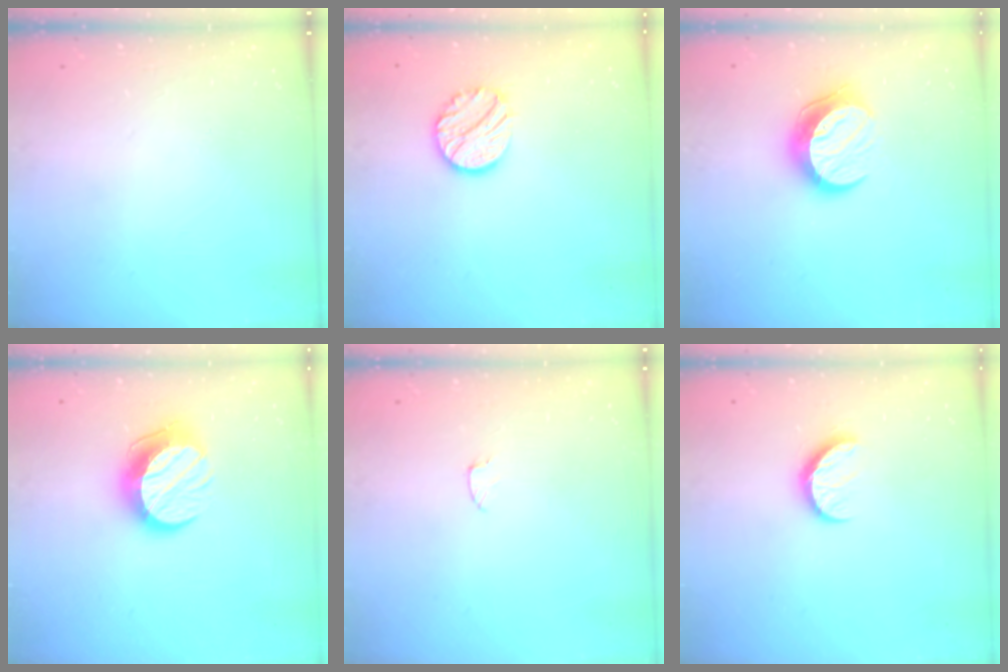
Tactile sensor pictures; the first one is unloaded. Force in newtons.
{"total": 10.5, "press": 10.5, "slide": 0.4}
{"total": 10.5, "press": 10.5, "slide": 0.5}
{"total": 10.9, "press": 10.9, "slide": 0.1}
{"total": 2.6, "press": 2.6, "slide": 0.2}
{"total": 6.6, "press": 6.6, "slide": 0.6}